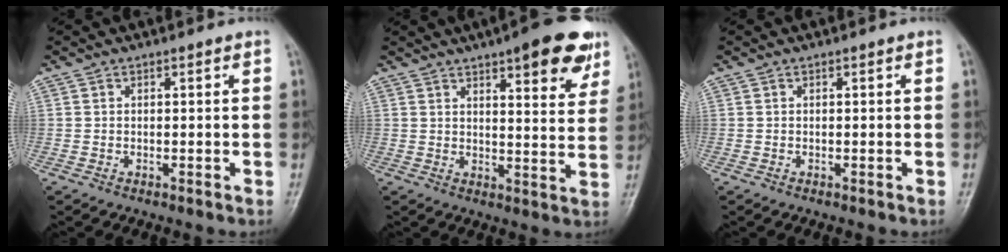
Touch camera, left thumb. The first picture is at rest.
{"total": 13.4, "force": [7.9, 4.0, 10.0], "torque": [-0.095, -0.033, 0.102]}
{"total": 0.0}